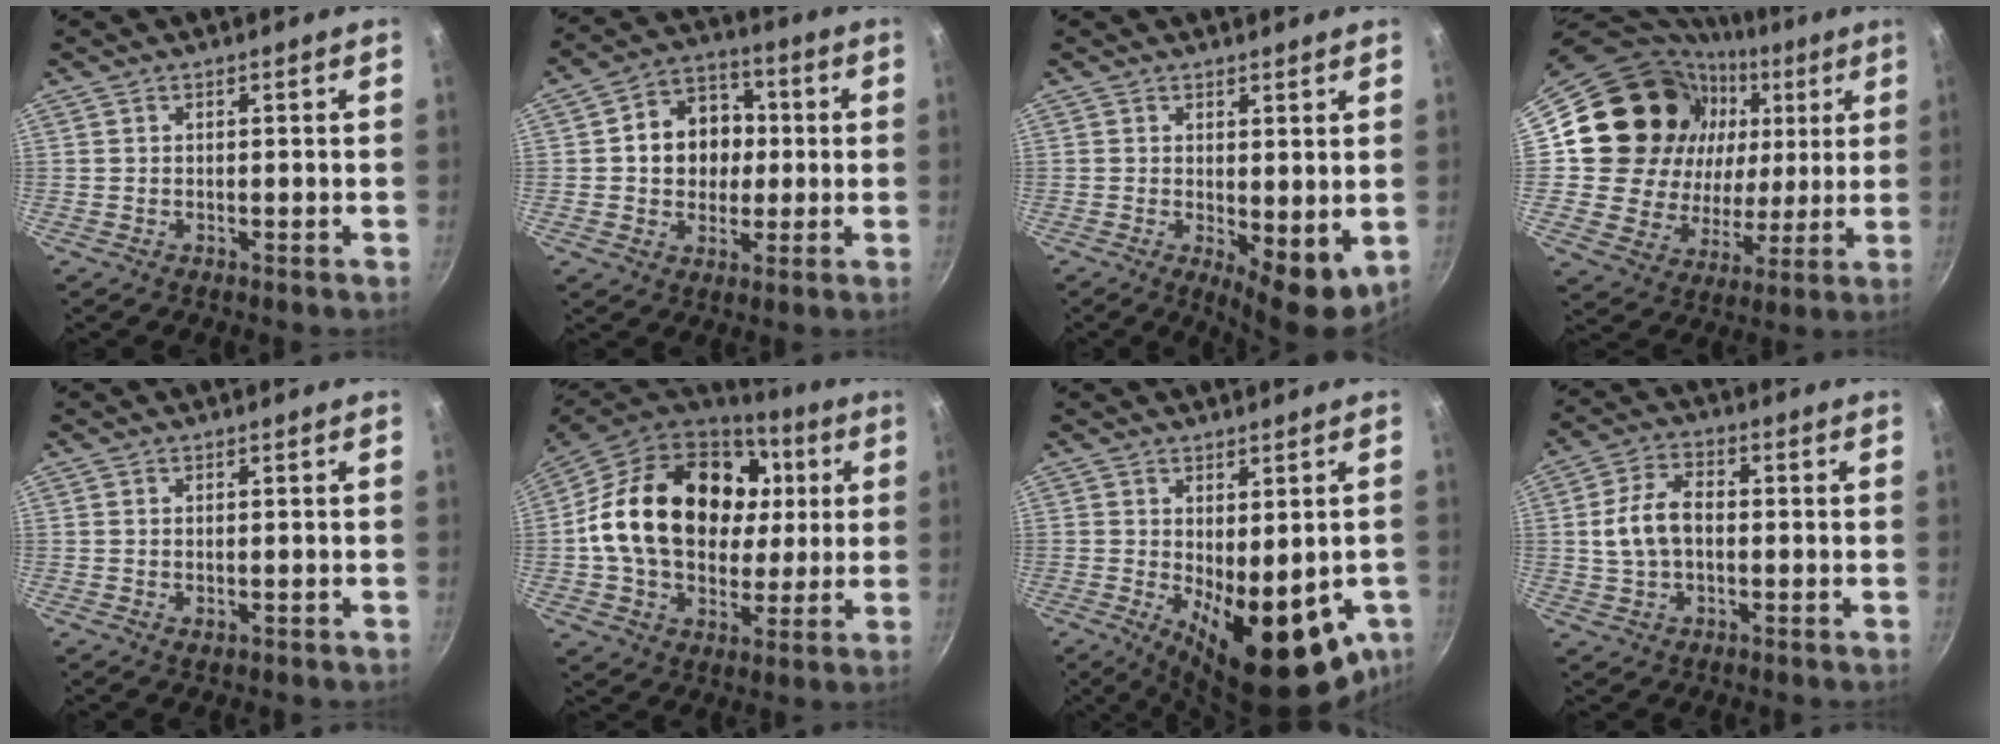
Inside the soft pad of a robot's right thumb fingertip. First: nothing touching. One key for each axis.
{"total": 12.3, "fx": 0.8, "fy": 10.3, "fz": 6.6, "tx": -0.062, "ty": 0.016, "tz": 0.003}
{"total": 7.7, "fx": 0.1, "fy": 3.2, "fz": 7.0, "tx": -0.084, "ty": -0.017, "tz": 0.011}
{"total": 23.7, "fx": 7.6, "fy": 19.6, "fz": 11.1, "tx": -0.159, "ty": 0.004, "tz": 0.140}
{"total": 1.3, "fx": -0.2, "fy": 0.7, "fz": 1.1, "tx": -0.017, "ty": -0.002, "tz": -0.001}
{"total": 27.7, "fx": 4.6, "fy": 20.0, "fz": 18.7, "tx": -0.304, "ty": 0.022, "tz": 0.080}
{"total": 18.8, "fx": -4.6, "fy": 8.0, "fz": 16.4, "tx": -0.190, "ty": -0.027, "tz": -0.041}
{"total": 8.8, "fx": 0.0, "fy": 5.6, "fz": 6.7, "tx": -0.118, "ty": 0.021, "tz": -0.004}